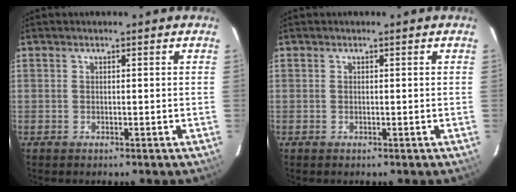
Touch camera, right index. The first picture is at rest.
{"total": 0.0}